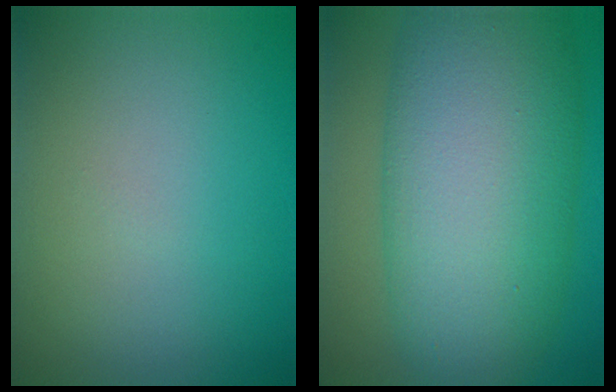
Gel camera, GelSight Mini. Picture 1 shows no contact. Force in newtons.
{"total": 14.2, "press": 14.2, "slide": 0.1}